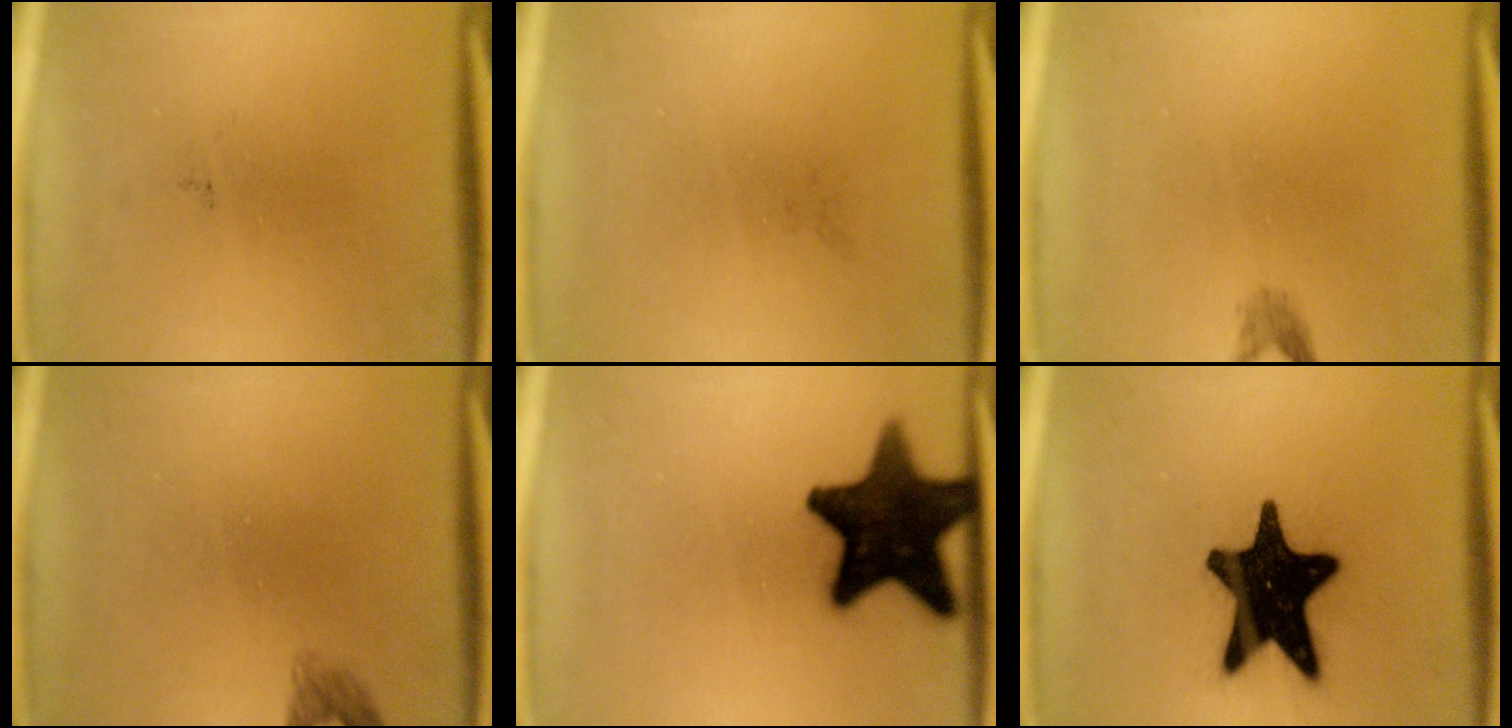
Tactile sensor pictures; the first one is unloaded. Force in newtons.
{"total": 0.0}
{"total": 1.2}
{"total": 1.4}
{"total": 16.2}
{"total": 19.8}